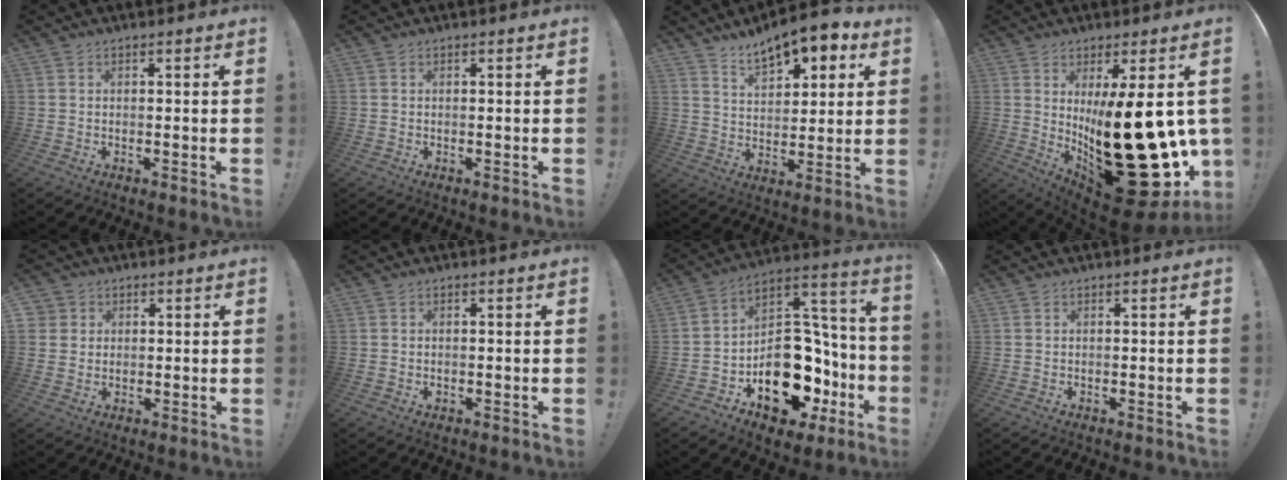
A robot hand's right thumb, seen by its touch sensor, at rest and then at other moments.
{"total": 0.0}
{"total": 10.9, "force": [8.1, 4.8, 5.4], "torque": [-0.082, -0.055, 0.148]}
{"total": 30.0, "force": [0.0, 10.9, 28.0], "torque": [-0.417, -0.039, 0.032]}
{"total": 3.7, "force": [1.3, 3.4, 0.6], "torque": [-0.007, -0.003, 0.024]}
{"total": 0.0}
{"total": 21.6, "force": [-9.0, 14.4, 13.4], "torque": [-0.172, 0.052, -0.123]}
{"total": 0.0}